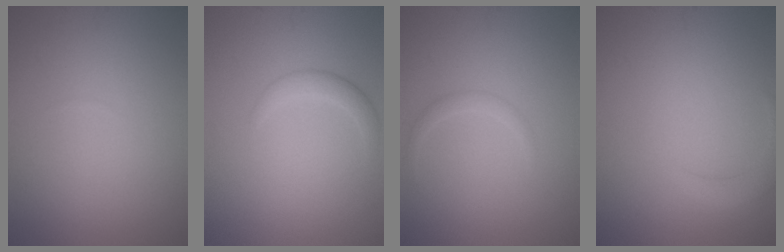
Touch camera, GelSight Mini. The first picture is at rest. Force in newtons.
{"total": 1.6, "press": 1.6, "slide": 0.1}
{"total": 1.0, "press": 1.0, "slide": 0.1}
{"total": 2.1, "press": 2.1, "slide": 0.2}